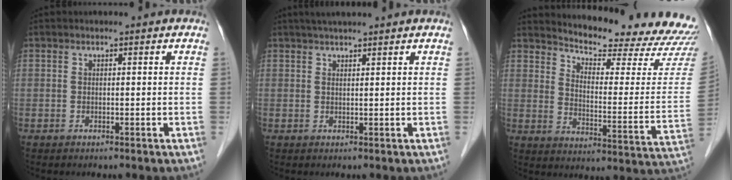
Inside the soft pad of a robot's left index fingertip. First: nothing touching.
{"total": 4.0, "force": [3.3, -0.4, 2.1], "torque": [-0.028, 0.021, 0.055]}
{"total": 21.4, "force": [20.5, 2.2, 5.8], "torque": [-0.083, -0.105, 0.247]}